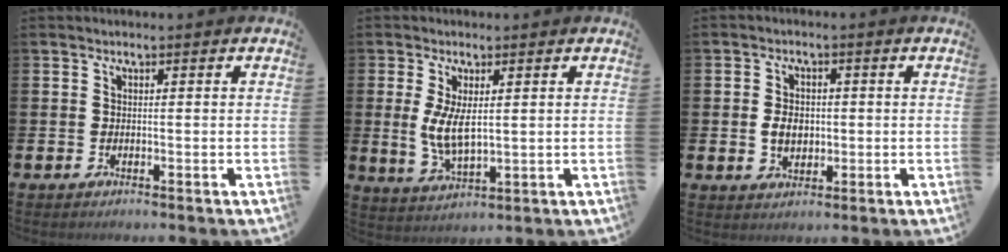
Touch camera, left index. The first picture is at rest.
{"total": 5.5, "force": [1.2, 2.2, 4.9], "torque": [-0.084, -0.001, 0.019]}
{"total": 3.6, "force": [0.0, 2.7, 2.4], "torque": [-0.031, 0.003, -0.008]}